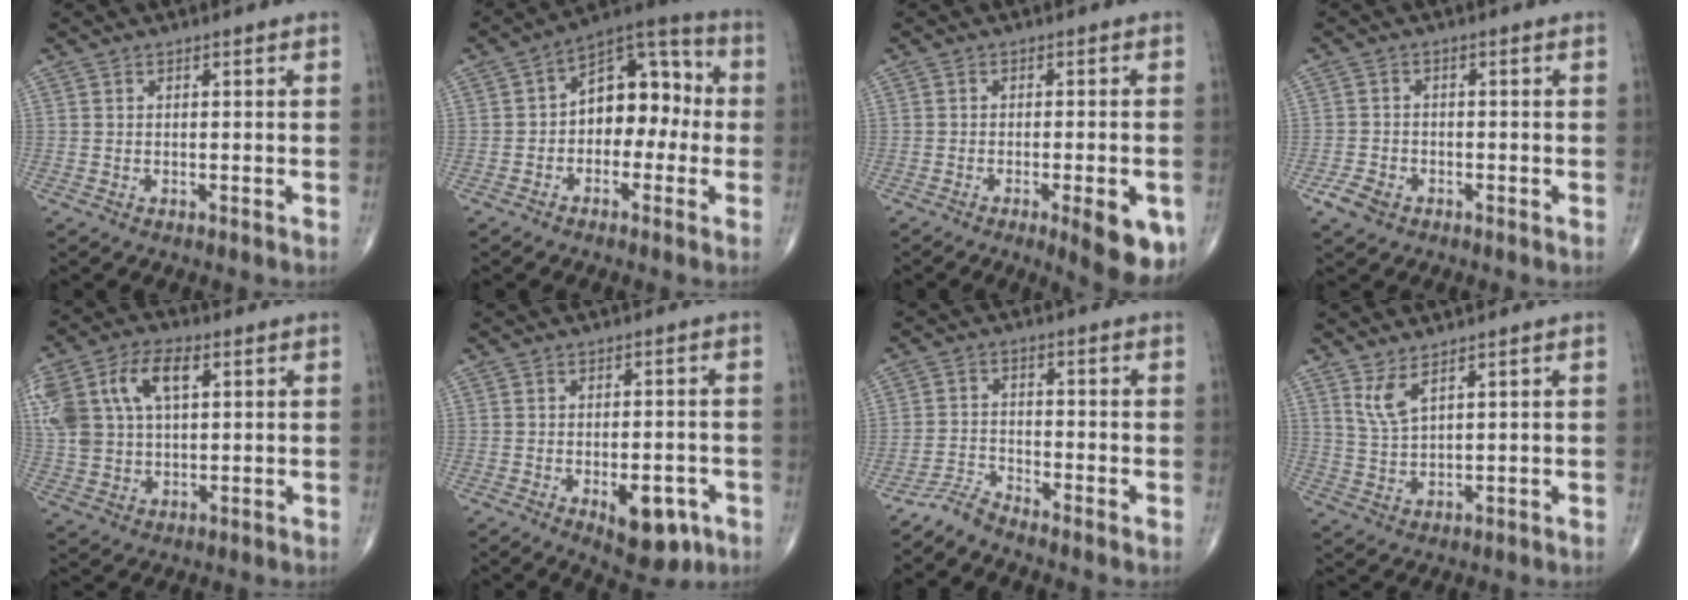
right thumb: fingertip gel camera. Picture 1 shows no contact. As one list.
[{"total": 12.3, "force": [-0.6, 8.2, 9.2], "torque": [-0.093, 0.044, -0.027]}, {"total": 10.0, "force": [-4.2, 2.7, 8.7], "torque": [-0.096, -0.004, -0.051]}, {"total": 3.6, "force": [-2.0, 2.5, 1.7], "torque": [-0.032, 0.006, -0.034]}, {"total": 17.0, "force": [5.6, 10.2, 12.4], "torque": [-0.275, 0.017, 0.105]}, {"total": 8.6, "force": [-3.6, 4.2, 6.6], "torque": [-0.070, 0.007, -0.038]}, {"total": 3.1, "force": [-3.1, -0.1, 0.2], "torque": [-0.007, 0.005, -0.070]}, {"total": 4.2, "force": [2.8, 1.0, 3.1], "torque": [-0.069, -0.025, 0.065]}]